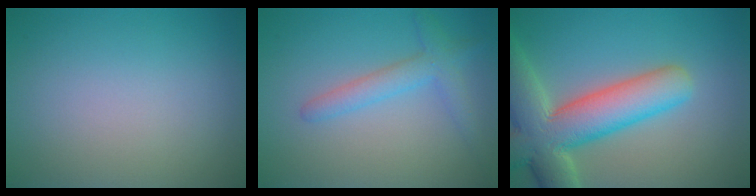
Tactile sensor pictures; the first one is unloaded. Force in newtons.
{"total": 2.8, "press": 2.8, "slide": 0.3}
{"total": 9.8, "press": 9.7, "slide": 0.9}